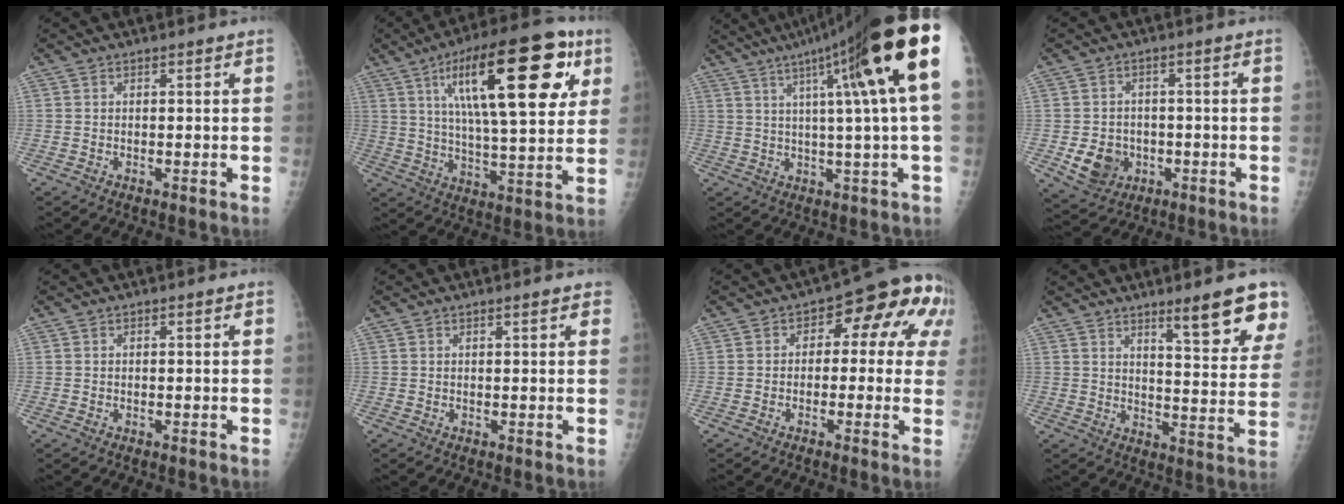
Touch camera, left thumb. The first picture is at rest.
{"total": 25.9, "force": [10.0, 8.4, 22.4], "torque": [-0.323, -0.010, 0.152]}
{"total": 20.4, "force": [7.2, 0.4, 19.1], "torque": [-0.281, 0.011, 0.101]}
{"total": 7.4, "force": [-2.1, 6.2, 3.4], "torque": [-0.036, 0.010, -0.025]}
{"total": 0.0}
{"total": 1.4, "force": [0.9, 0.5, 1.0], "torque": [-0.009, 0.000, 0.008]}
{"total": 12.6, "force": [2.5, 7.2, 10.0], "torque": [-0.065, 0.032, 0.015]}
{"total": 12.9, "force": [8.5, 2.2, 9.5], "torque": [-0.096, -0.055, 0.119]}